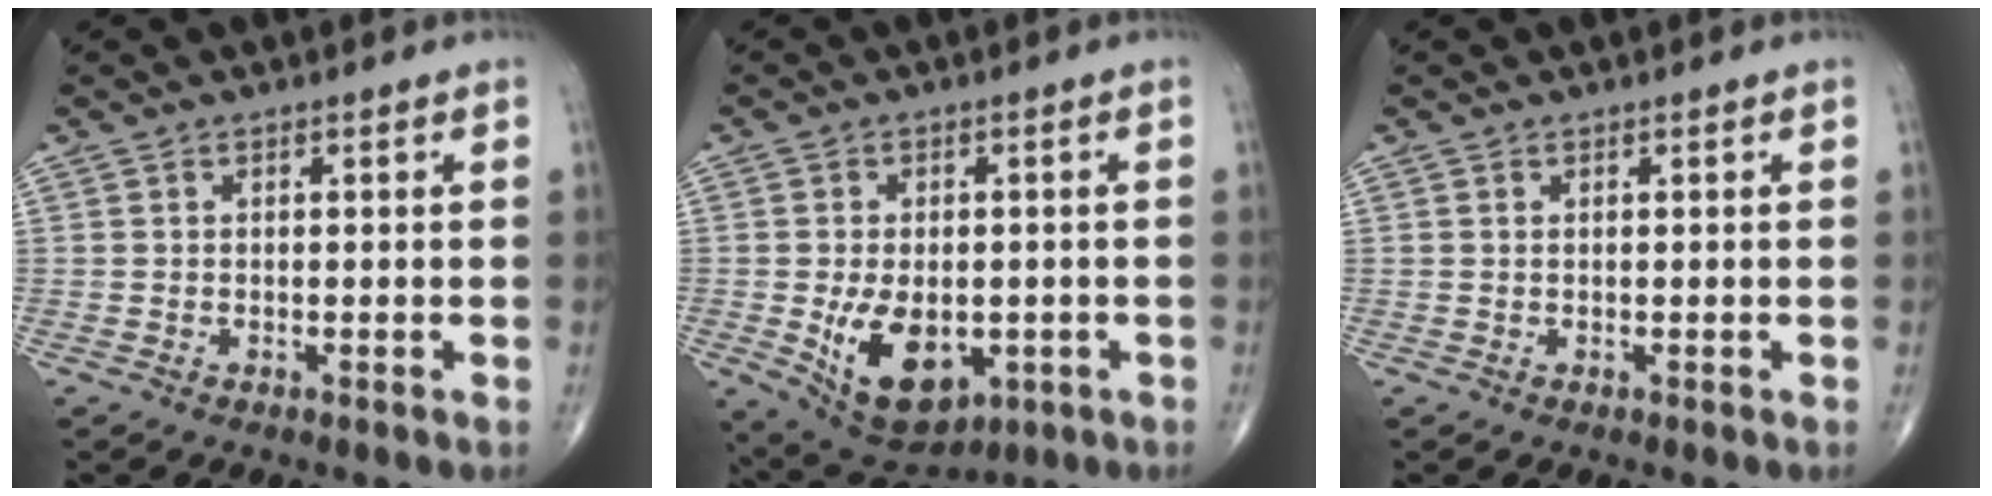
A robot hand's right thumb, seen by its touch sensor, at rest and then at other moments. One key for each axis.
{"total": 12.6, "fx": -2.8, "fy": 7.8, "fz": 9.5, "tx": -0.128, "ty": -0.003, "tz": -0.022}
{"total": 0.0}